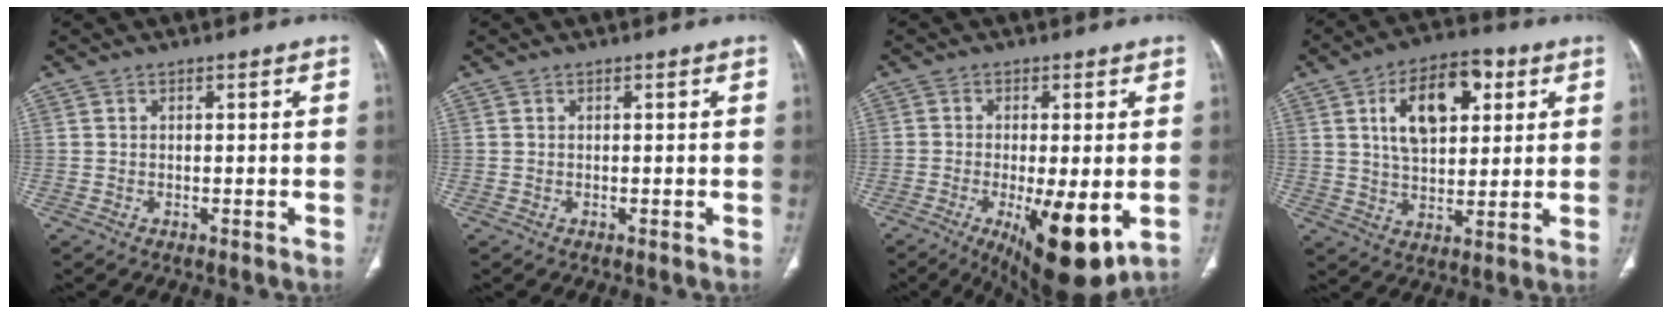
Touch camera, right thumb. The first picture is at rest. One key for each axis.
{"total": 0.0}
{"total": 14.2, "fx": -4.2, "fy": 4.5, "fz": 12.7, "tx": -0.178, "ty": -0.020, "tz": -0.050}
{"total": 14.2, "fx": 4.8, "fy": 7.9, "fz": 10.8, "tx": -0.149, "ty": -0.002, "tz": 0.080}